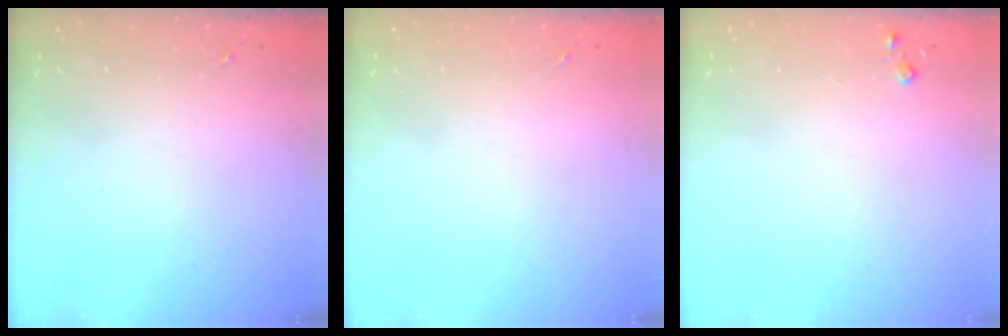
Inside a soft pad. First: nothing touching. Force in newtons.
{"total": 0.0}
{"total": 3.6, "press": 3.6, "slide": 0.4}